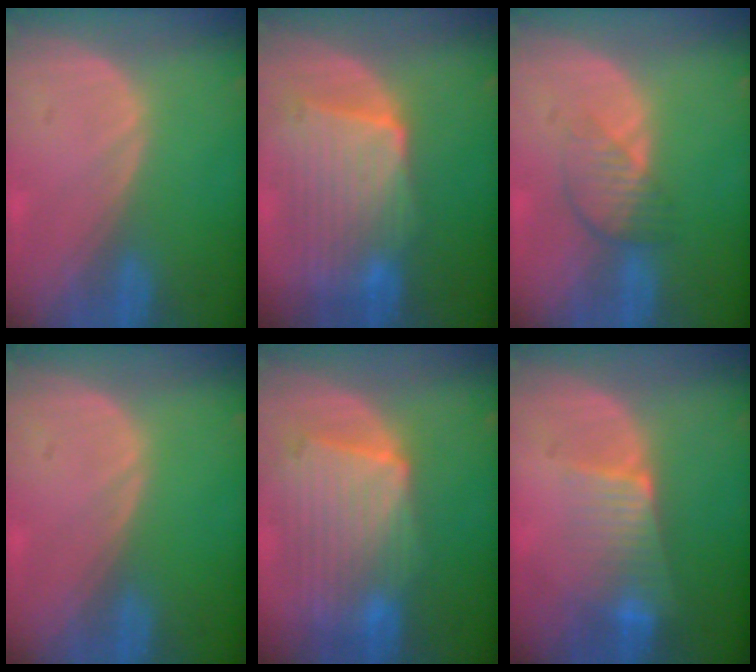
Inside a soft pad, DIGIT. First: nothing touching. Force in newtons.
{"total": 9.7, "press": 8.7, "slide": 4.1}
{"total": 3.9, "press": 3.6, "slide": 1.4}
{"total": 0.0}
{"total": 10.6, "press": 9.2, "slide": 5.3}
{"total": 6.4, "press": 5.5, "slide": 3.3}